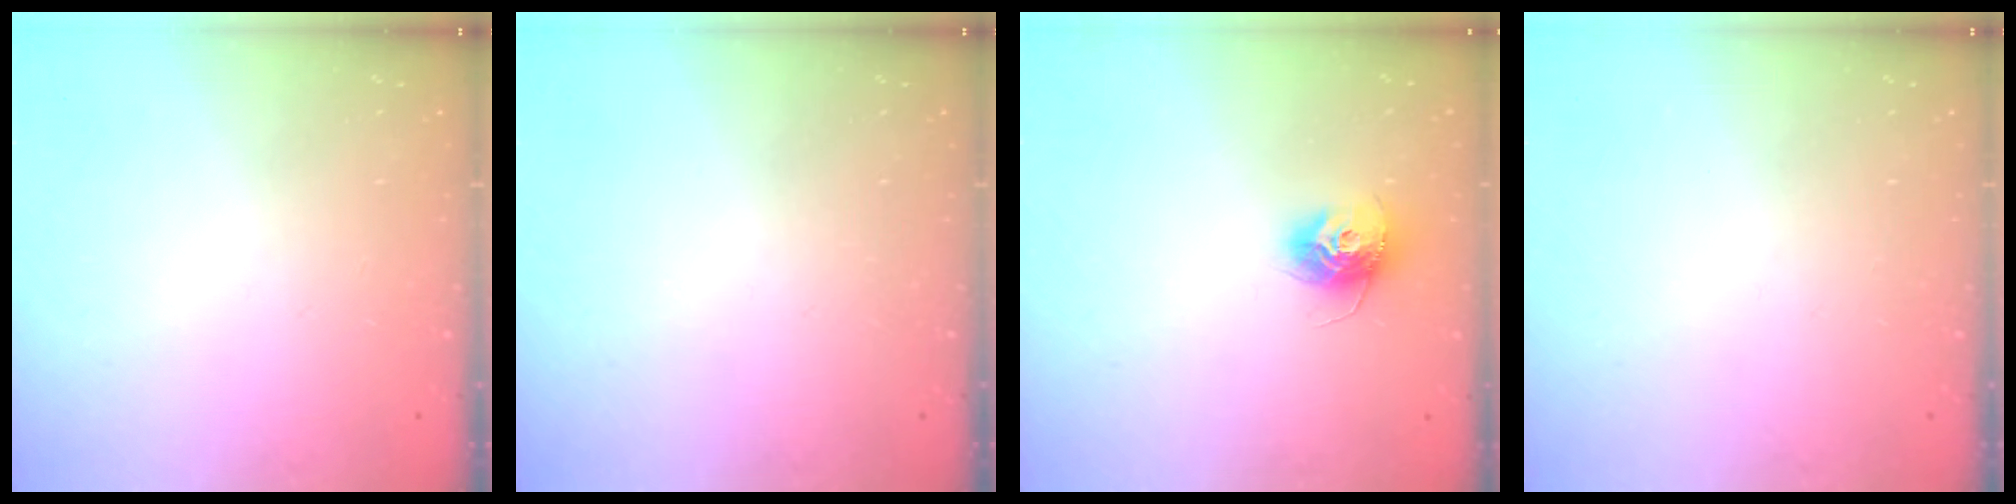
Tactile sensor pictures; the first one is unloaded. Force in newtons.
{"total": 0.0}
{"total": 11.0, "press": 11.0, "slide": 0.8}
{"total": 0.0}